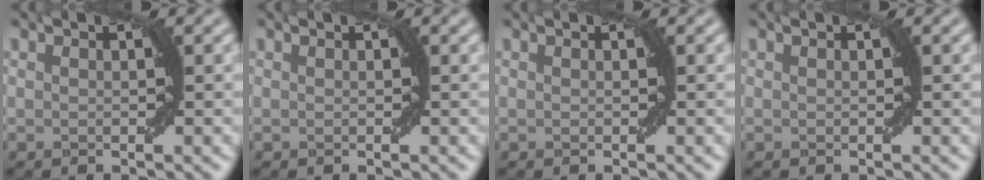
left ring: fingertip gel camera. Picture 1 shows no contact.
{"total": 0.0}
{"total": 0.0}
{"total": 0.0}